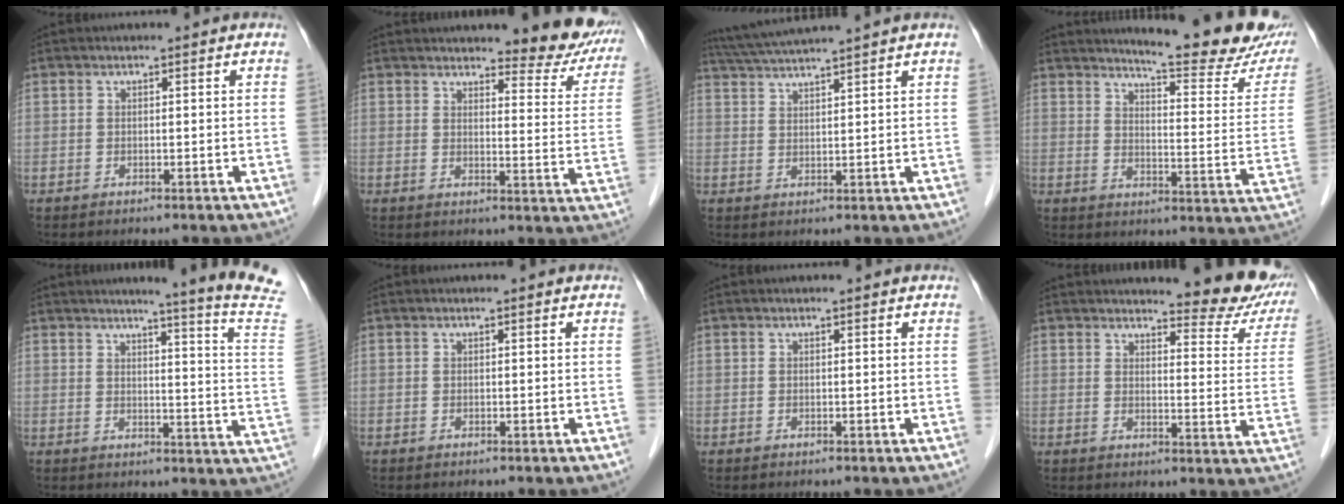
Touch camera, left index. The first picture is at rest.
{"total": 11.7, "force": [10.6, 2.3, 4.3], "torque": [-0.028, -0.031, 0.107]}
{"total": 8.2, "force": [7.3, -1.7, 3.3], "torque": [-0.062, 0.022, 0.122]}
{"total": 18.2, "force": [16.3, 1.4, 8.0], "torque": [-0.103, -0.078, 0.191]}
{"total": 13.6, "force": [11.5, -2.9, 6.6], "torque": [-0.093, -0.084, 0.116]}
{"total": 0.0}
{"total": 0.0}
{"total": 12.6, "force": [11.4, 2.1, 4.8], "torque": [-0.038, -0.043, 0.113]}